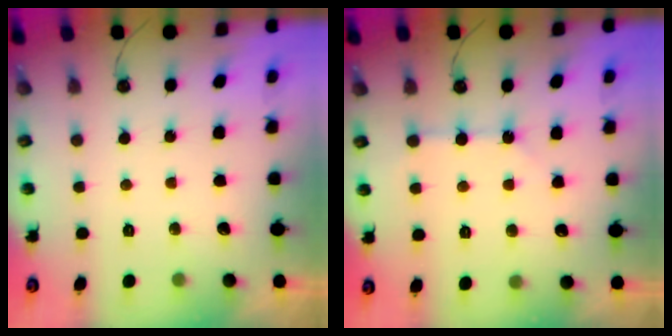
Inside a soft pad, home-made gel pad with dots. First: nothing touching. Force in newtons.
{"total": 2.1, "press": 2.1, "slide": 0.3}